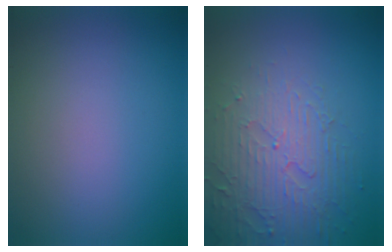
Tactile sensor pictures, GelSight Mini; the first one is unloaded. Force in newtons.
{"total": 4.2, "press": 4.2, "slide": 0.6}